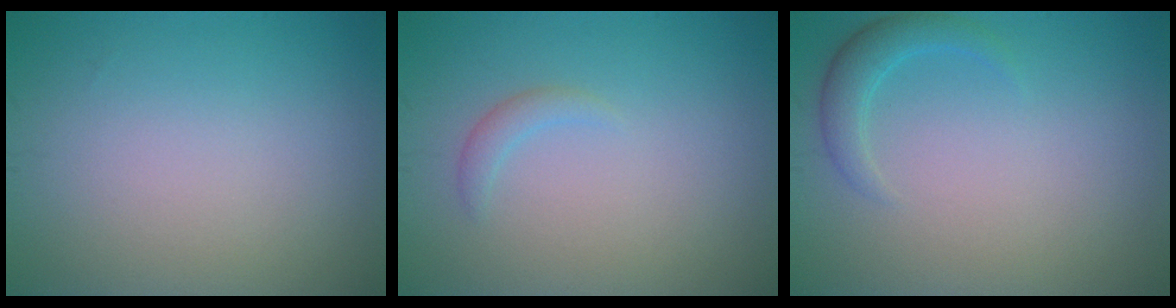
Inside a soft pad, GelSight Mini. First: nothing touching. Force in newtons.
{"total": 1.1, "press": 1.1, "slide": 0.1}
{"total": 2.1, "press": 2.1, "slide": 0.2}